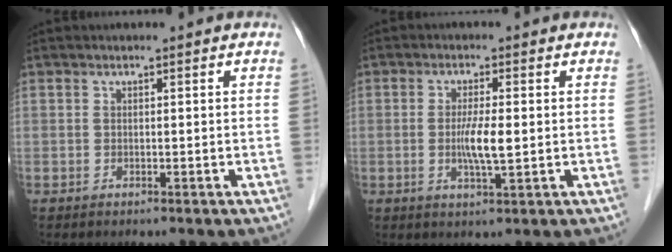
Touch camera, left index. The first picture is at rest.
{"total": 4.4, "force": [-0.4, 0.4, 4.4], "torque": [-0.089, -0.010, -0.006]}